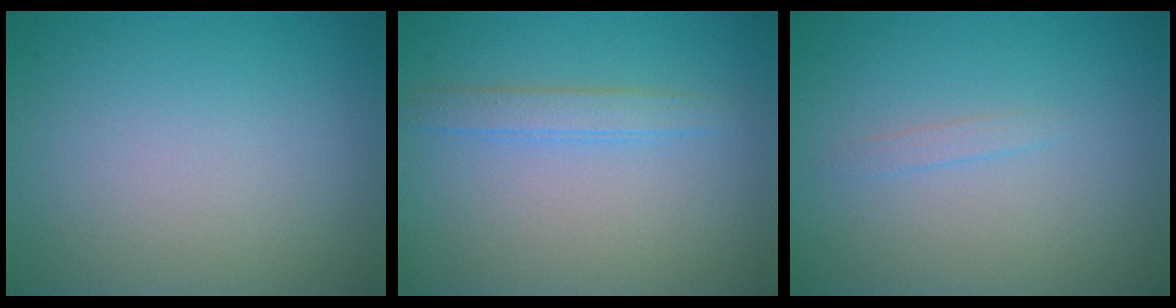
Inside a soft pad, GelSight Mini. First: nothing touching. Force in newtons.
{"total": 1.8, "press": 1.8, "slide": 0.1}
{"total": 0.7, "press": 0.7, "slide": 0.1}